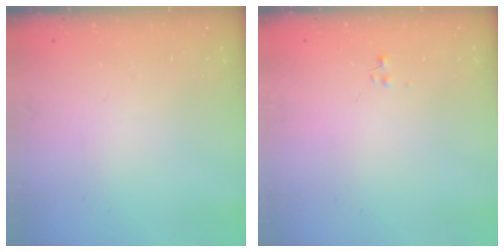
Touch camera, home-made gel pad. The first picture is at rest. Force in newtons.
{"total": 0.0}